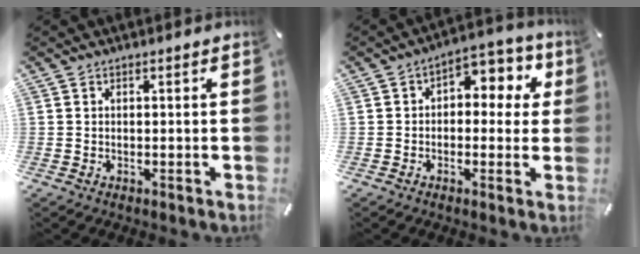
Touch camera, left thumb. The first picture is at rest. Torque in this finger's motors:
{"motor_torque": [1.01, 1.06, 0.78, -0.50, 0.02]}